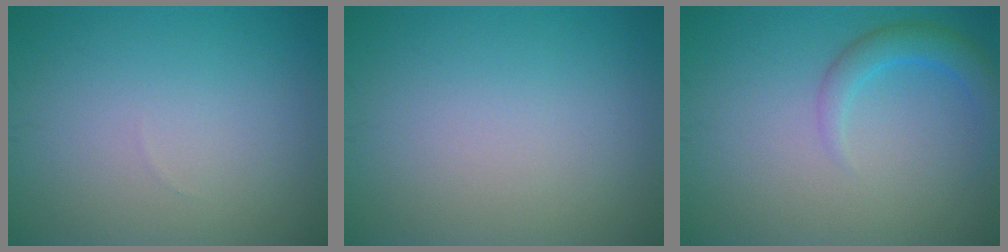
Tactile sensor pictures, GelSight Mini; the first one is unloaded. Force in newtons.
{"total": 0.0}
{"total": 2.7, "press": 2.7, "slide": 0.2}